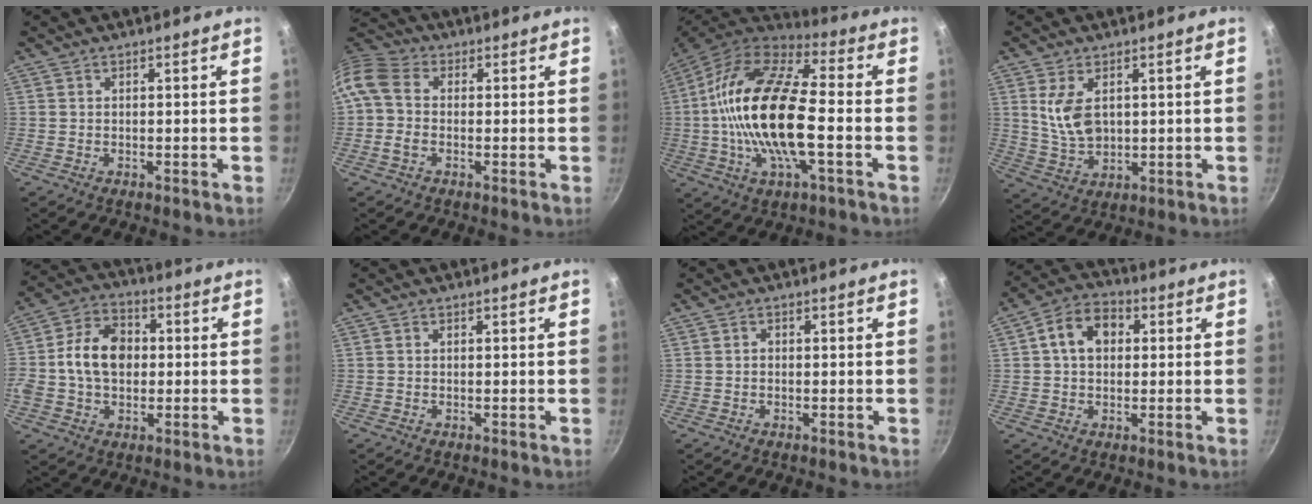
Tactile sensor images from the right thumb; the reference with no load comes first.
{"total": 9.2, "force": [-0.1, 6.6, 6.3], "torque": [-0.136, 0.025, -0.020]}
{"total": 22.1, "force": [-2.2, 8.8, 20.2], "torque": [-0.384, 0.027, -0.058]}
{"total": 8.1, "force": [2.1, 4.9, 6.2], "torque": [-0.107, -0.021, 0.050]}
{"total": 15.0, "force": [0.3, 11.0, 10.2], "torque": [-0.153, 0.027, -0.013]}
{"total": 0.0}
{"total": 0.8, "force": [0.0, 0.7, 0.4], "torque": [-0.008, 0.005, -0.001]}
{"total": 9.5, "force": [1.9, 6.9, 6.2], "torque": [-0.080, 0.020, 0.016]}